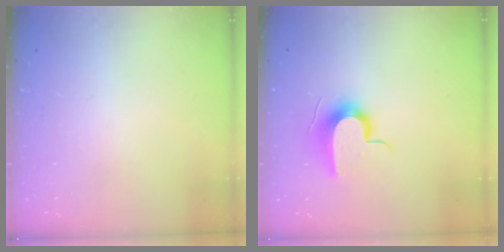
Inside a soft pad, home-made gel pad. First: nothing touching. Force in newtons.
{"total": 10.7, "press": 10.6, "slide": 1.0}